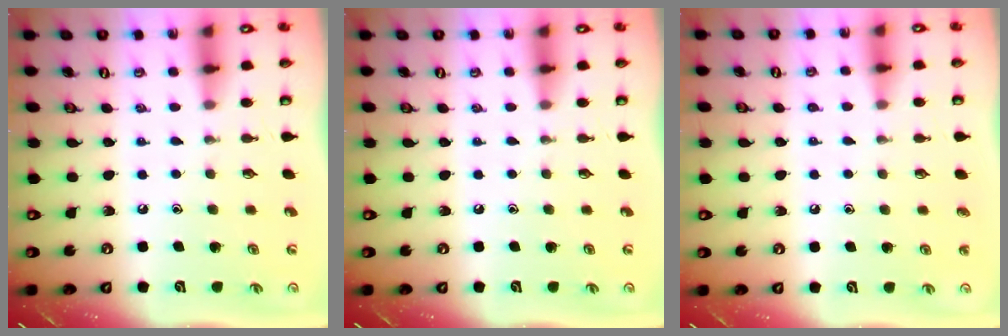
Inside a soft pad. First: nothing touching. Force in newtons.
{"total": 0.0}
{"total": 3.3, "press": 3.3, "slide": 0.4}